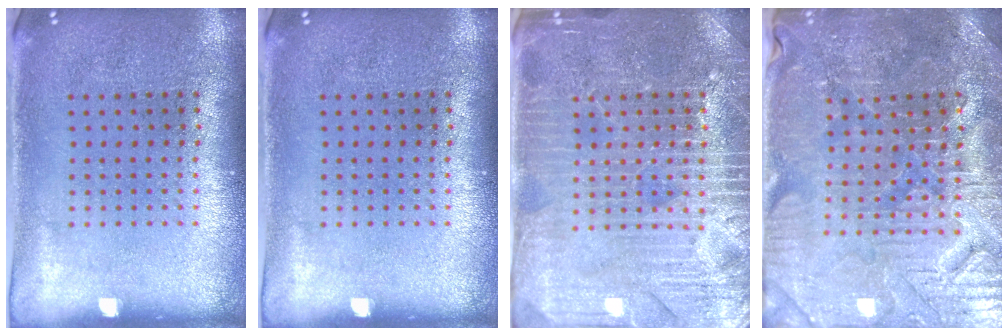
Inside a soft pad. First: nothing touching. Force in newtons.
{"total": 0.0}
{"total": 4.0, "press": 4.0, "slide": 0.7}
{"total": 3.6, "press": 3.6, "slide": 0.5}